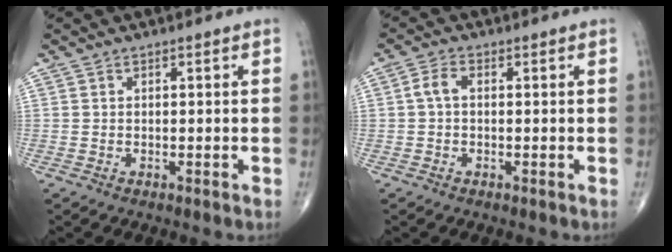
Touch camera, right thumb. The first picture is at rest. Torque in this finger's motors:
{"motor_torque": [0.00, -0.07, 0.30, 0.17, 0.06]}